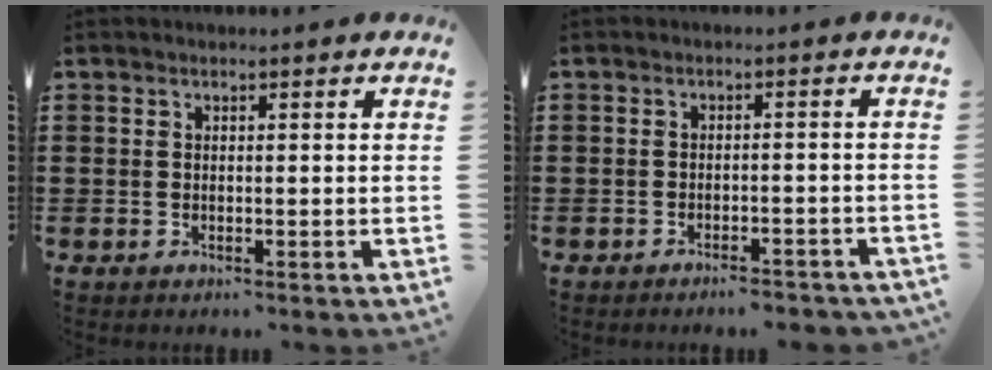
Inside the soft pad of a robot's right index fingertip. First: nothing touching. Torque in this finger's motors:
{"motor_torque": [0.43, 0.35, 0.00, -0.02]}